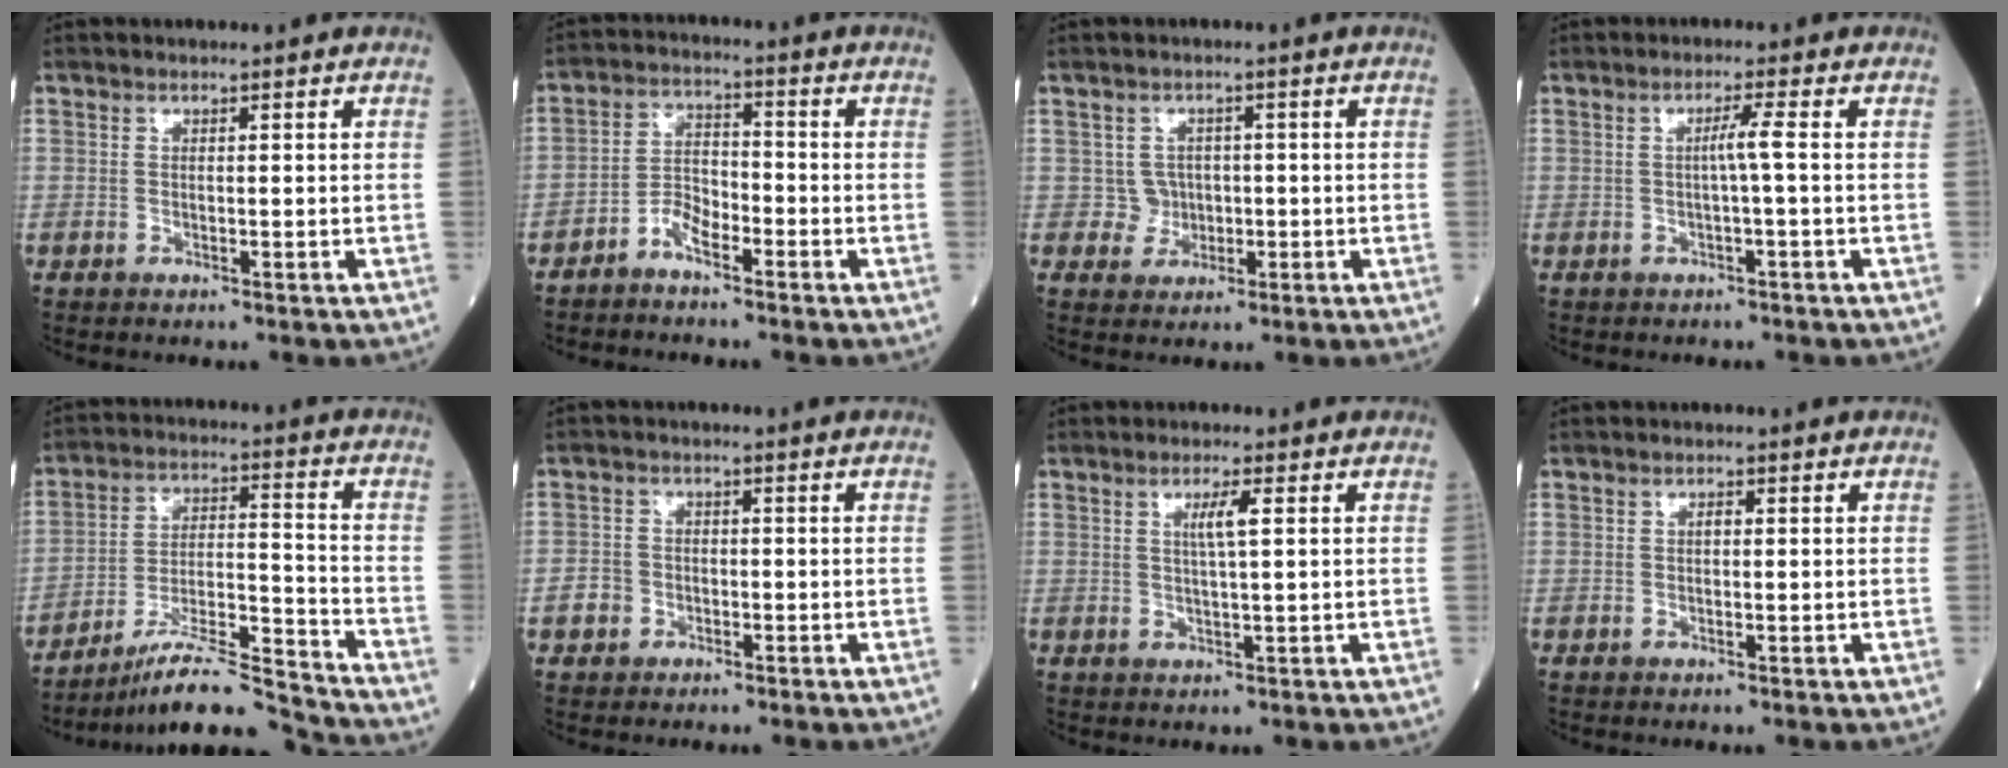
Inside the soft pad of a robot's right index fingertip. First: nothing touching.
{"total": 4.4, "force": [-3.1, 1.9, 2.4], "torque": [-0.045, 0.012, -0.063]}
{"total": 2.7, "force": [0.1, 2.7, 0.0], "torque": [0.011, 0.008, 0.004]}
{"total": 2.1, "force": [0.0, -0.8, 1.9], "torque": [-0.034, 0.002, -0.001]}
{"total": 12.5, "force": [-11.6, -0.5, 4.6], "torque": [-0.073, 0.020, -0.203]}
{"total": 2.9, "force": [-1.3, 2.5, 0.7], "torque": [-0.013, 0.009, -0.024]}
{"total": 2.7, "force": [1.1, -0.2, 2.5], "torque": [-0.044, -0.001, 0.020]}
{"total": 0.8, "force": [0.1, 0.4, 0.6], "torque": [-0.012, 0.002, 0.000]}